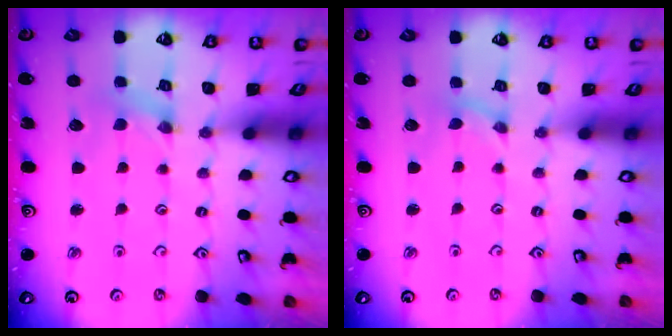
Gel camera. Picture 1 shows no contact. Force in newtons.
{"total": 0.0}